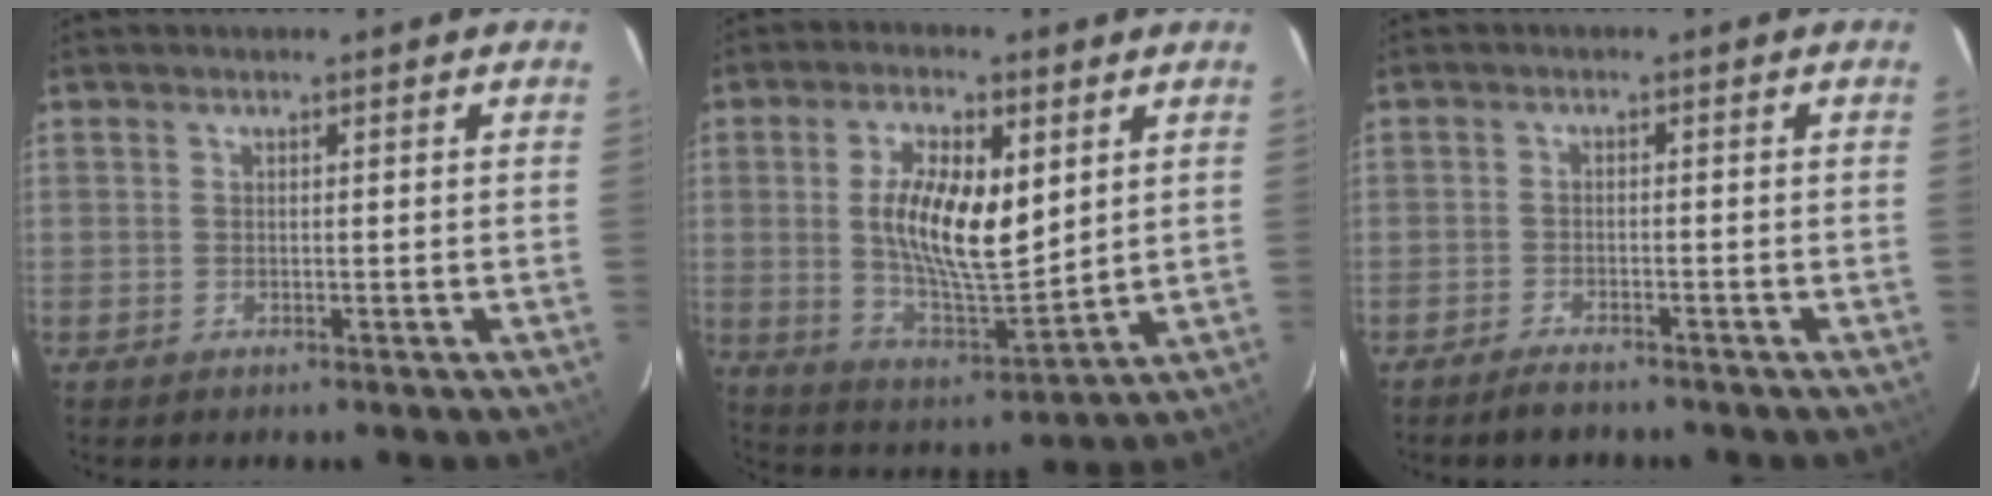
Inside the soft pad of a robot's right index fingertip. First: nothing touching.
{"total": 14.4, "force": [3.4, 5.3, 12.9], "torque": [-0.240, -0.004, 0.067]}
{"total": 3.2, "force": [-2.9, 0.5, 1.2], "torque": [-0.037, -0.004, -0.053]}